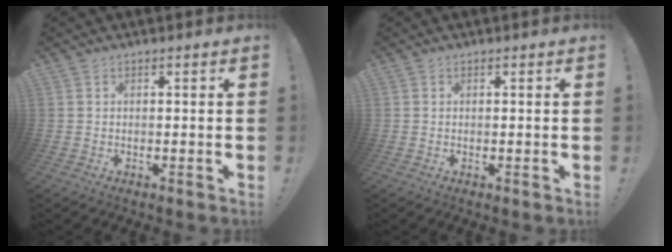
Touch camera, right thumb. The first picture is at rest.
{"total": 0.0}